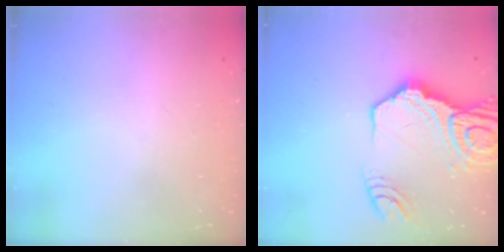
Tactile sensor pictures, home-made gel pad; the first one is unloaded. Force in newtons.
{"total": 20.5, "press": 20.3, "slide": 2.7}